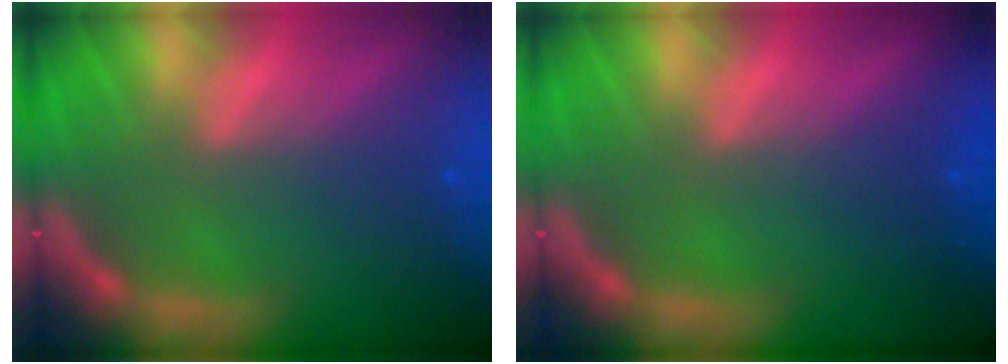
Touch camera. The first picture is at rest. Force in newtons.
{"total": 0.0}